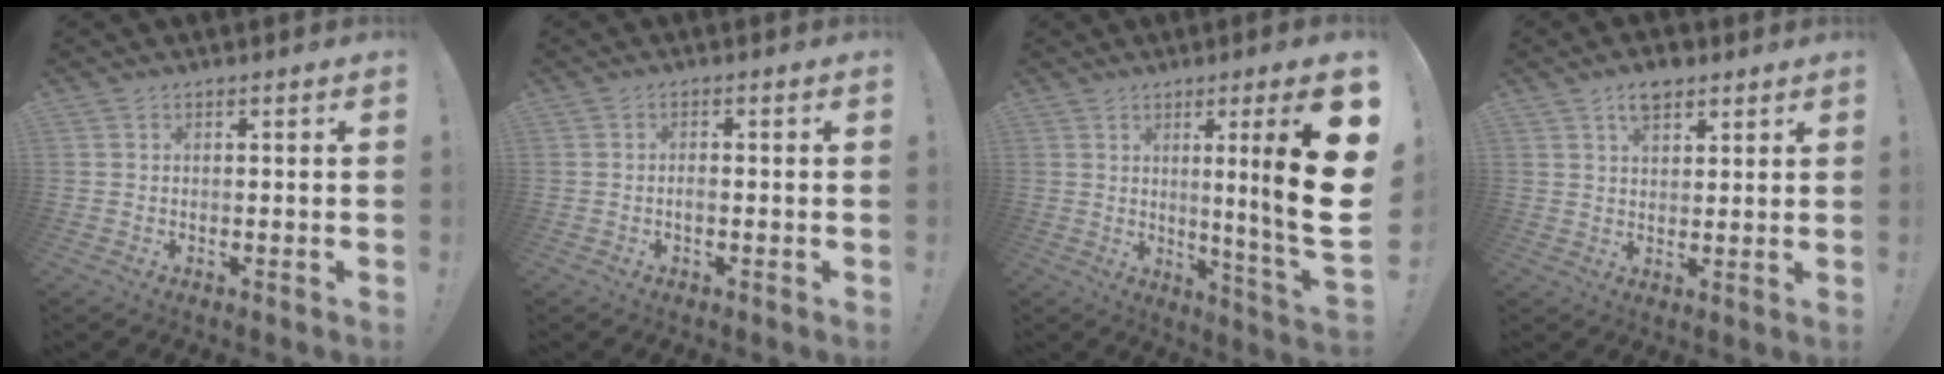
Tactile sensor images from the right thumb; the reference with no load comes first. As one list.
[{"total": 1.7, "force": [-0.8, 0.7, 1.3], "torque": [-0.023, 0.005, -0.015]}, {"total": 17.7, "force": [3.3, -0.7, 17.4], "torque": [-0.253, -0.036, 0.035]}, {"total": 6.1, "force": [3.9, 3.5, 3.1], "torque": [-0.039, -0.013, 0.068]}]